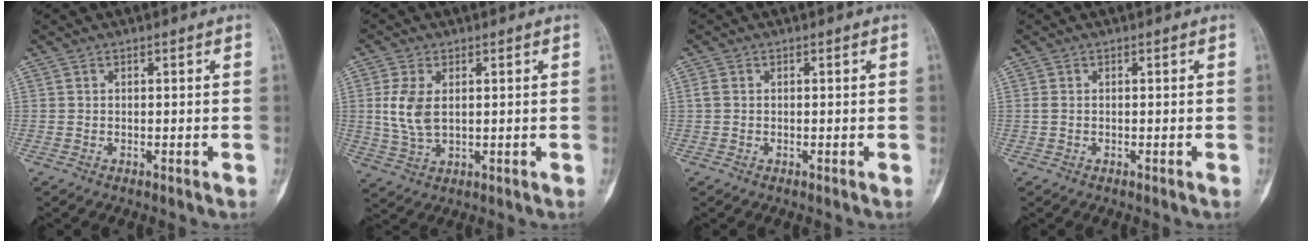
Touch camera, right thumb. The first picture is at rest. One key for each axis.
{"total": 7.1, "fx": 1.2, "fy": 4.0, "fz": 5.7, "tx": -0.122, "ty": -0.005, "tz": 0.030}
{"total": 1.2, "fx": 0.0, "fy": 0.8, "fz": 0.8, "tx": -0.021, "ty": -0.001, "tz": 0.000}
{"total": 0.7, "fx": 0.0, "fy": 0.4, "fz": 0.5, "tx": -0.019, "ty": 0.001, "tz": 0.001}